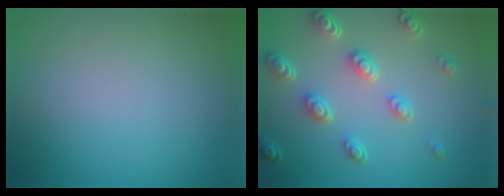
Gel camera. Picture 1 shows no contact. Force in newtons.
{"total": 4.7, "press": 3.8, "slide": 2.9}